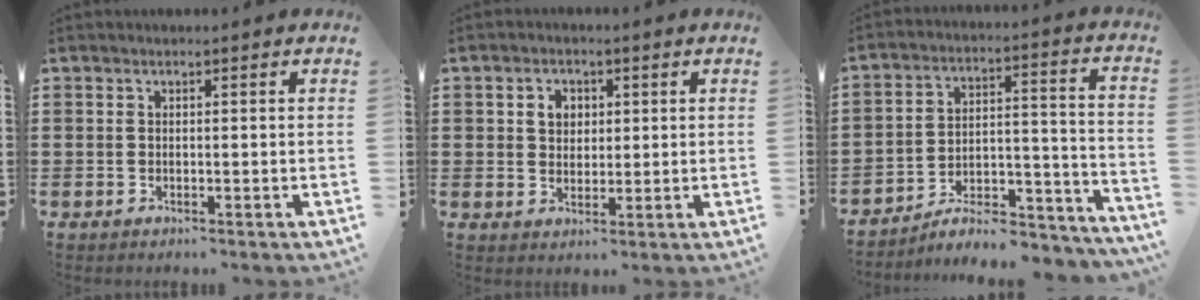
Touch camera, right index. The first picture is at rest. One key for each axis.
{"total": 3.2, "fx": 0.8, "fy": 2.7, "fz": 1.5, "tx": -0.041, "ty": 0.013, "tz": 0.012}
{"total": 7.3, "fx": -6.3, "fy": 2.0, "fz": 3.0, "tx": -0.040, "ty": 0.011, "tz": -0.118}